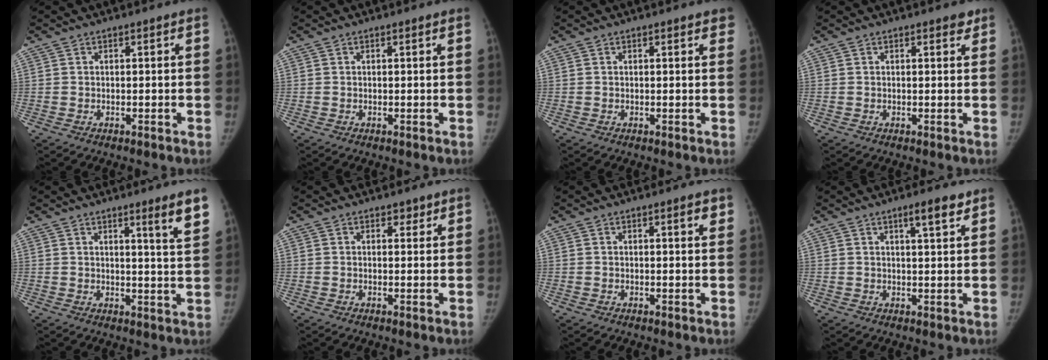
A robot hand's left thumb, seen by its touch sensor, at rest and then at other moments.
{"total": 0.0}
{"total": 1.7, "force": [1.2, 0.6, 1.0], "torque": [-0.002, 0.001, 0.011]}
{"total": 1.3, "force": [0.9, 0.6, 0.6], "torque": [0.000, -0.004, 0.007]}
{"total": 6.4, "force": [4.0, -0.2, 5.0], "torque": [-0.064, -0.033, 0.055]}
{"total": 1.5, "force": [1.0, 1.0, 0.5], "torque": [0.007, -0.006, 0.011]}
{"total": 2.0, "force": [1.2, 0.4, 1.5], "torque": [-0.016, -0.005, 0.014]}
{"total": 4.3, "force": [2.7, 0.8, 3.3], "torque": [-0.046, -0.016, 0.042]}